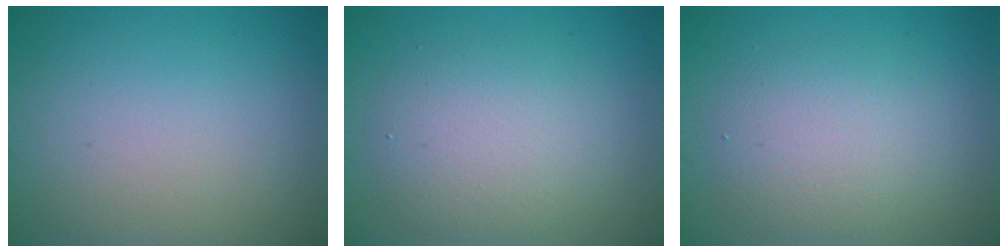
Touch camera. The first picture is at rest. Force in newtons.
{"total": 4.6, "press": 4.5, "slide": 0.4}
{"total": 4.1, "press": 4.1, "slide": 0.2}